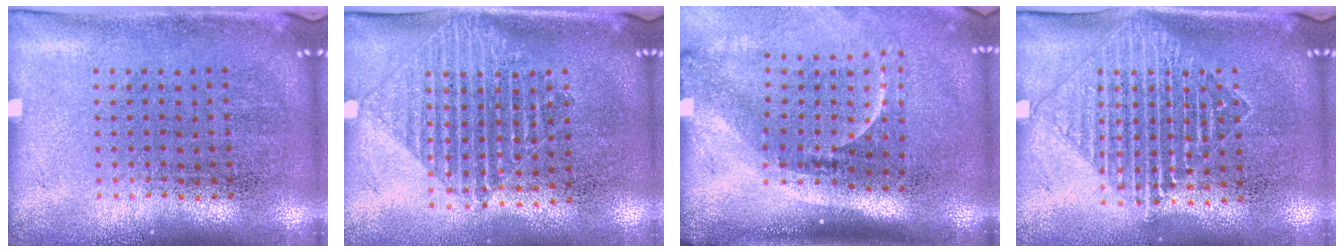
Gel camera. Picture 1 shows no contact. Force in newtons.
{"total": 1.3, "press": 1.1, "slide": 0.6}
{"total": 2.3, "press": 1.5, "slide": 1.7}
{"total": 1.6, "press": 1.4, "slide": 0.8}